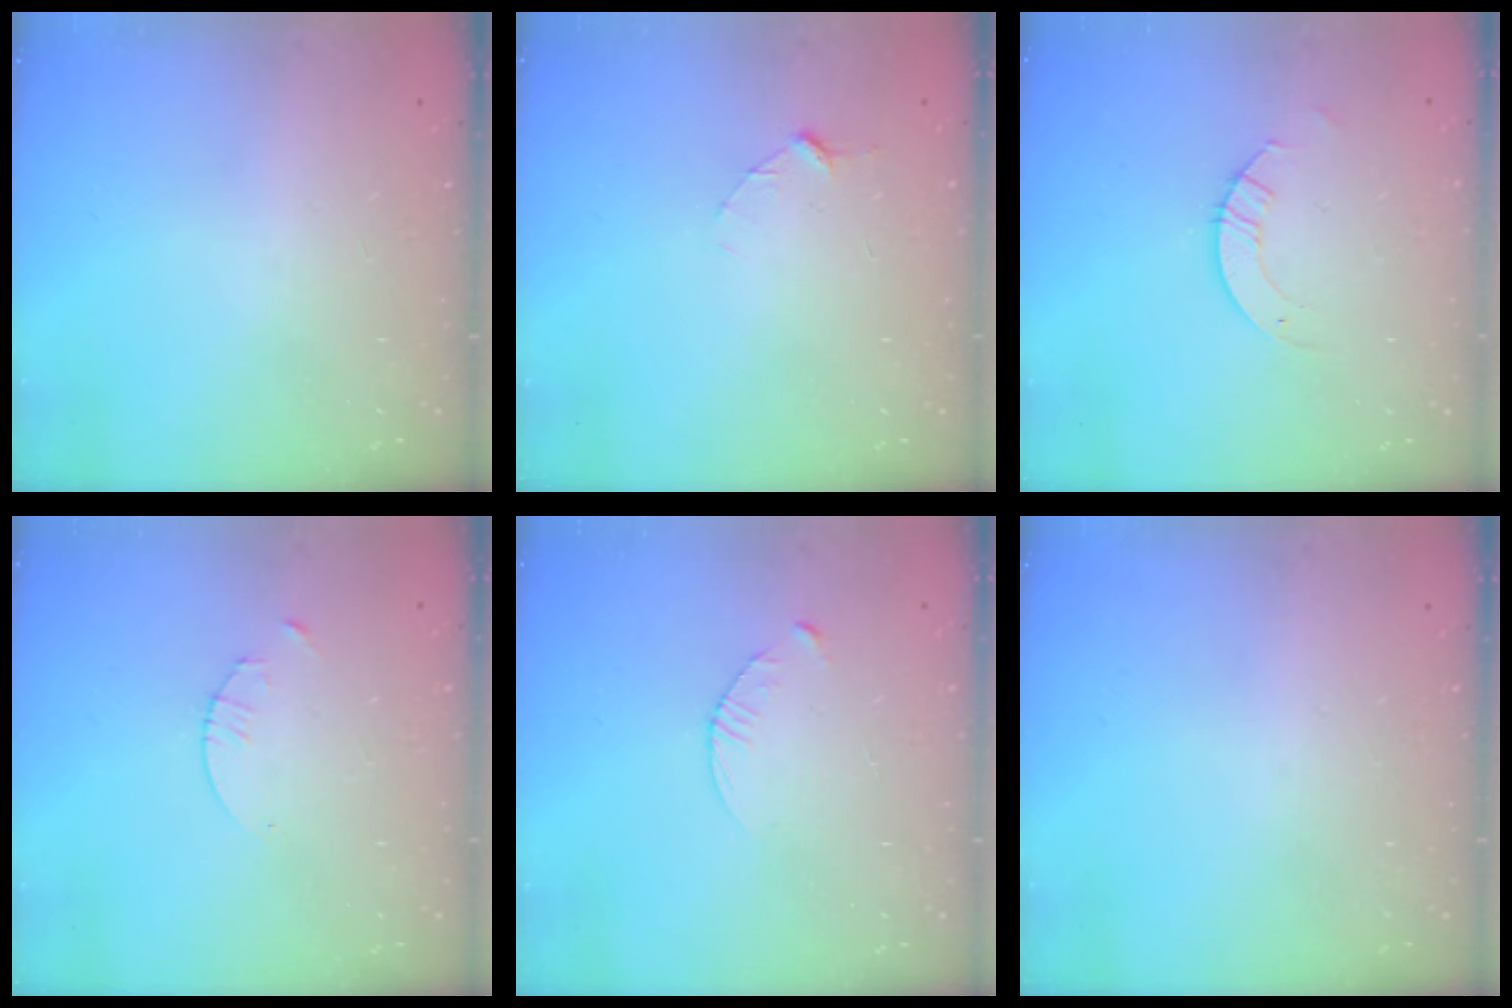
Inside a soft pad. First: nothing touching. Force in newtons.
{"total": 2.9, "press": 2.9, "slide": 0.3}
{"total": 3.3, "press": 3.3, "slide": 0.2}
{"total": 1.7, "press": 1.6, "slide": 0.2}
{"total": 3.6, "press": 3.5, "slide": 0.4}
{"total": 0.0}